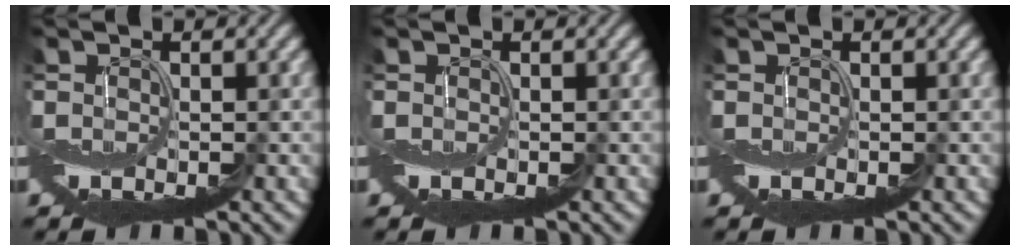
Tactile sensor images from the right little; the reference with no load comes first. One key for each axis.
{"total": 0.0}
{"total": 0.0}